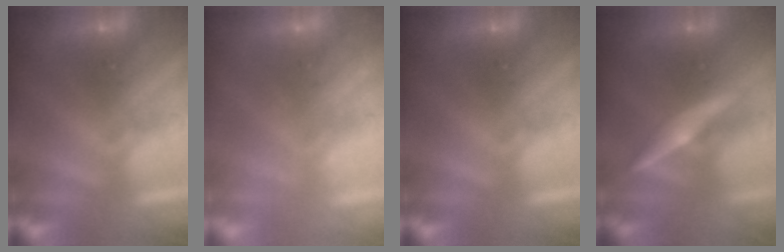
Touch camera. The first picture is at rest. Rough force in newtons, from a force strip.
{"total": 2.3}
{"total": 0.0}
{"total": 2.8}